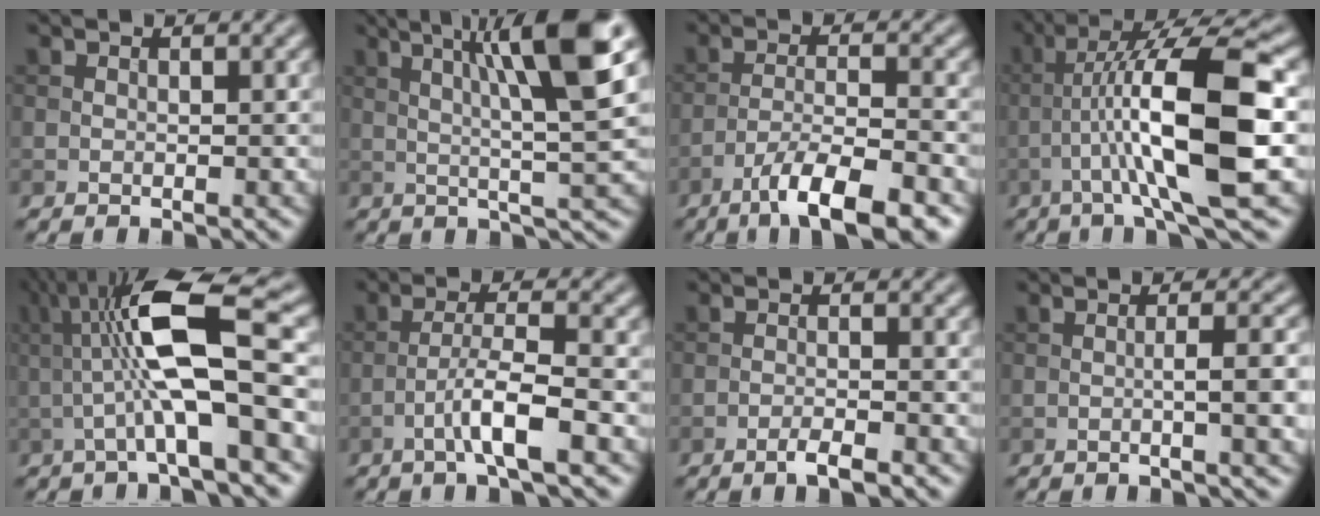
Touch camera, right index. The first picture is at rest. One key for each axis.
{"total": 9.4, "fx": 2.8, "fy": 1.3, "fz": 8.9, "tx": -0.128, "ty": 0.012, "tz": 0.044}
{"total": 7.9, "fx": -5.2, "fy": 1.6, "fz": 5.6, "tx": -0.090, "ty": 0.003, "tz": -0.088}
{"total": 11.2, "fx": -2.0, "fy": 1.9, "fz": 10.9, "tx": -0.183, "ty": 0.023, "tz": -0.032}
{"total": 10.1, "fx": 0.6, "fy": 2.1, "fz": 9.9, "tx": -0.169, "ty": 0.014, "tz": 0.006}
{"total": 4.5, "fx": -2.1, "fy": 0.5, "fz": 3.9, "tx": -0.070, "ty": 0.013, "tz": -0.044}
{"total": 2.0, "fx": -1.3, "fy": 0.3, "fz": 1.5, "tx": -0.025, "ty": 0.004, "tz": -0.027}
{"total": 4.2, "fx": -0.5, "fy": 1.0, "fz": 4.0, "tx": -0.054, "ty": 0.004, "tz": -0.010}